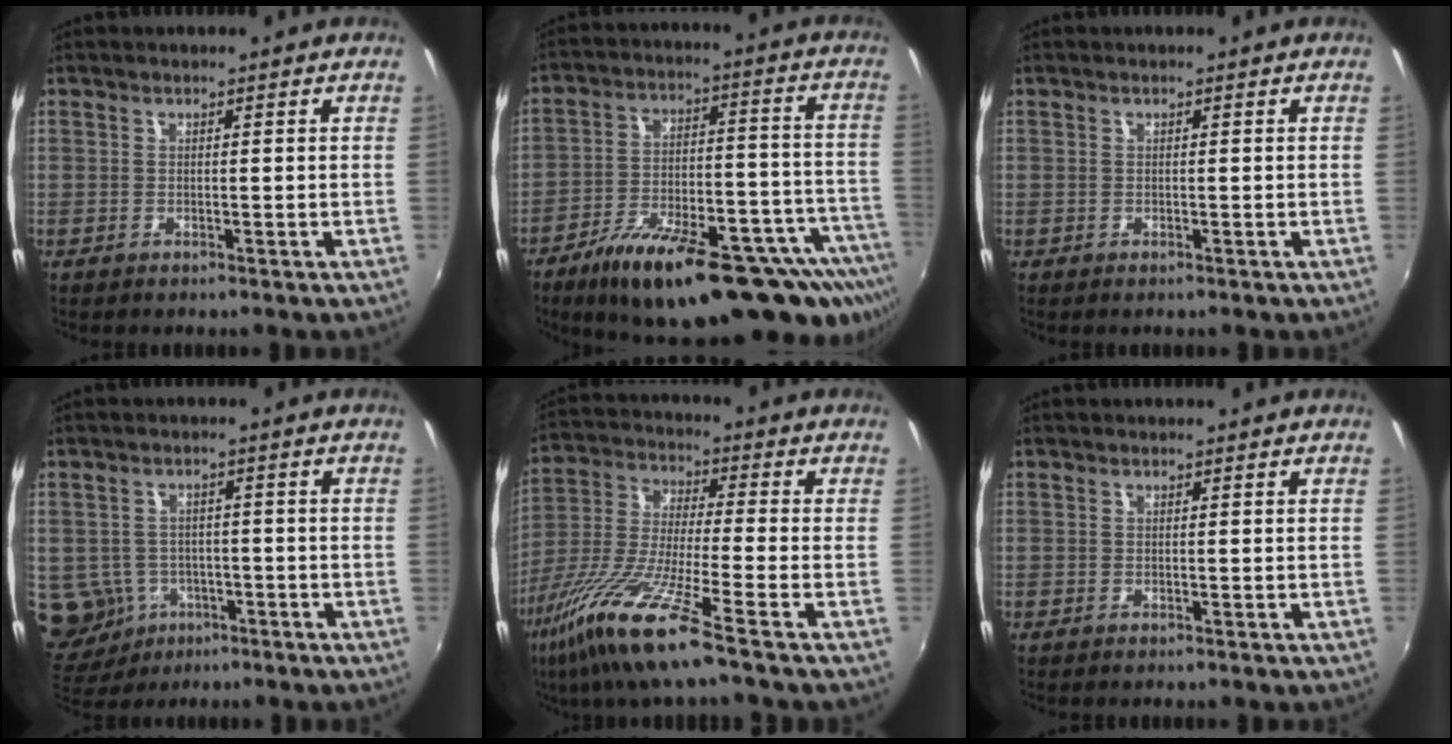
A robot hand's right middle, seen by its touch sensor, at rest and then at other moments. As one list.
[{"total": 29.4, "force": [-20.3, 9.8, 18.9], "torque": [-0.267, -0.026, -0.273]}, {"total": 0.0}, {"total": 9.6, "force": [-3.4, 8.2, 3.4], "torque": [-0.107, -0.003, -0.038]}, {"total": 14.6, "force": [-9.3, -0.3, 11.2], "torque": [-0.235, -0.036, -0.182]}, {"total": 0.0}]